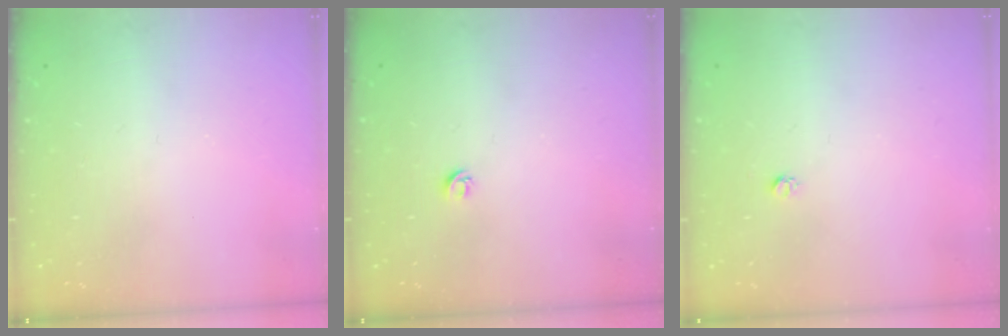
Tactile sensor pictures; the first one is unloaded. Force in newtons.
{"total": 4.3, "press": 4.3, "slide": 0.4}
{"total": 2.7, "press": 2.7, "slide": 0.3}